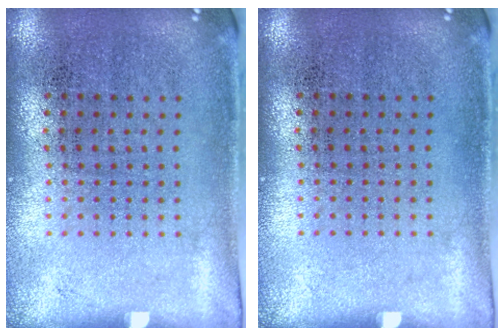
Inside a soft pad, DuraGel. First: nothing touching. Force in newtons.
{"total": 0.0}